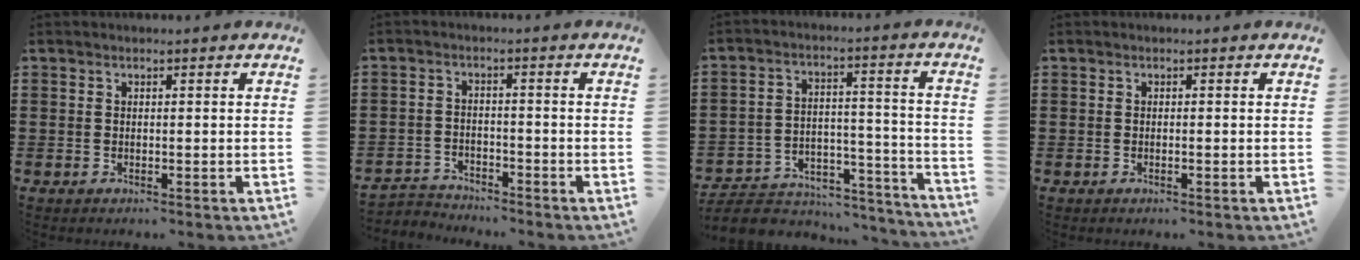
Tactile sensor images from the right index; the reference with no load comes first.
{"total": 2.9, "force": [-2.8, 0.5, -0.2], "torque": [-0.005, 0.000, -0.062]}
{"total": 4.8, "force": [-4.3, 1.8, 1.0], "torque": [-0.027, 0.008, -0.089]}
{"total": 0.0}